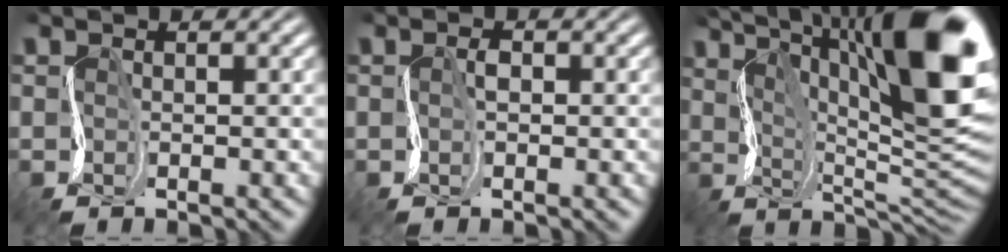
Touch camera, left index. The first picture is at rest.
{"total": 1.0, "force": [0.0, 0.5, 0.9], "torque": [-0.017, 0.004, -0.001]}
{"total": 16.3, "force": [6.6, 5.2, 14.0], "torque": [-0.223, 0.009, 0.114]}